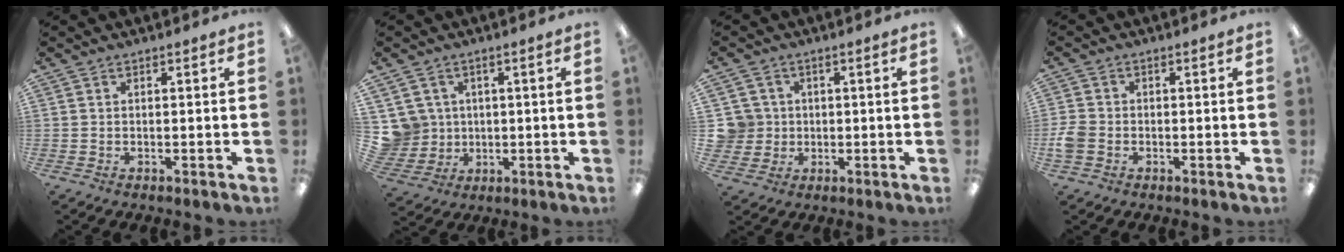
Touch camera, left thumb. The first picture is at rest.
{"total": 6.7, "force": [2.0, 6.4, 0.2], "torque": [-0.024, -0.003, 0.045]}
{"total": 6.9, "force": [0.9, 6.8, 0.9], "torque": [-0.045, 0.009, 0.022]}
{"total": 4.2, "force": [-1.2, 3.3, 2.3], "torque": [-0.040, 0.009, -0.020]}